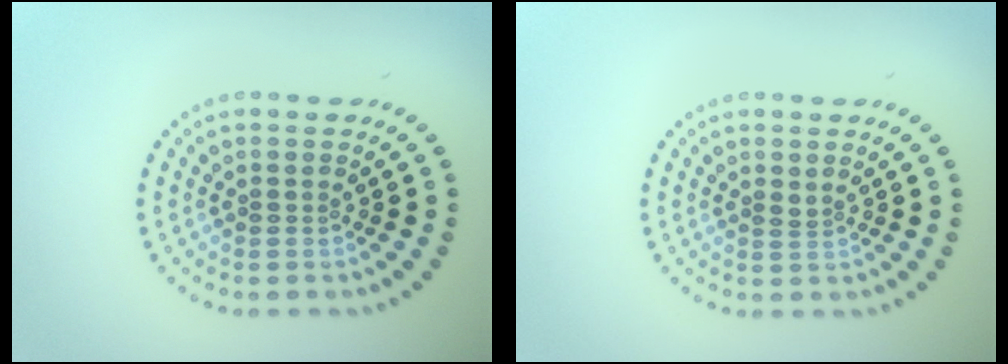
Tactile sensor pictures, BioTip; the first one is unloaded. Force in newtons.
{"total": 0.8, "press": 0.6, "slide": 0.6}